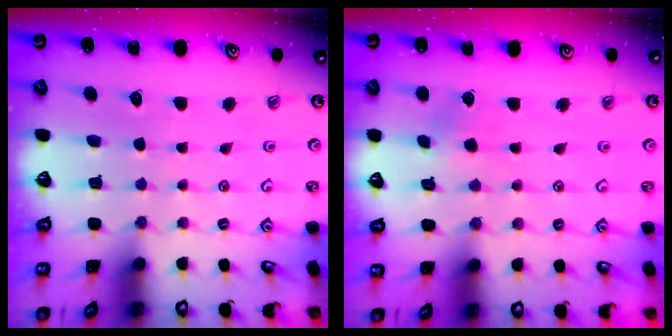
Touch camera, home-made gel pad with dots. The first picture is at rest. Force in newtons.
{"total": 2.5, "press": 2.5, "slide": 0.2}